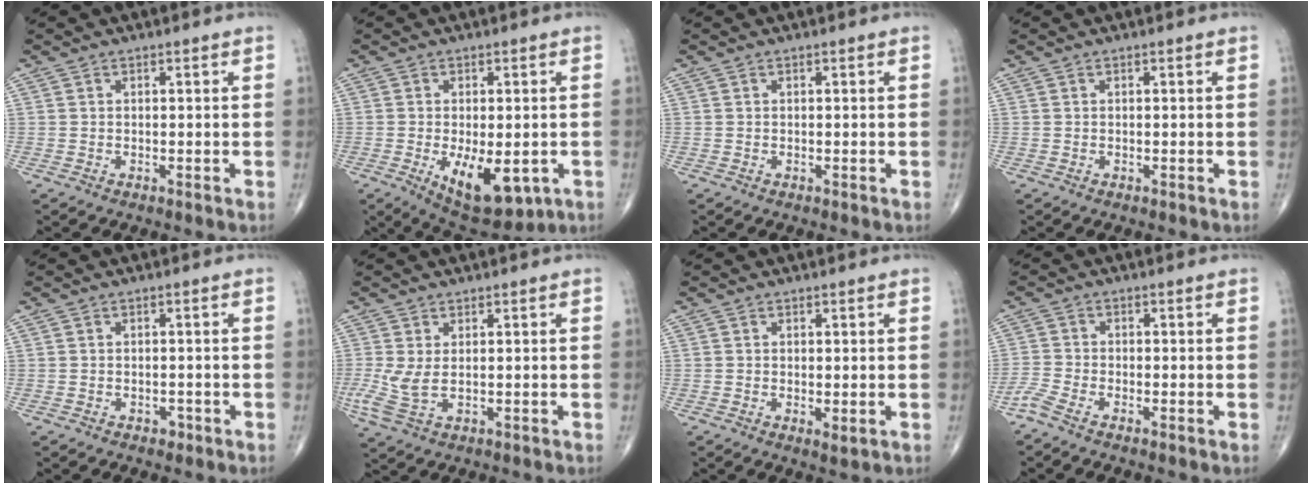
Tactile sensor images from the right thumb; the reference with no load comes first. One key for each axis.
{"total": 11.9, "fx": -3.5, "fy": 5.8, "fz": 9.8, "tx": -0.133, "ty": -0.012, "tz": -0.036}
{"total": 0.0}
{"total": 0.0}
{"total": 1.3, "fx": -0.8, "fy": 0.9, "fz": 0.6, "tx": -0.006, "ty": 0.002, "tz": -0.011}
{"total": 4.8, "fx": 0.2, "fy": 2.3, "fz": 4.2, "tx": -0.113, "ty": -0.002, "tz": 0.012}
{"total": 1.6, "fx": -0.1, "fy": 0.6, "fz": 1.5, "tx": -0.027, "ty": -0.008, "tz": -0.001}
{"total": 2.9, "fx": -2.4, "fy": 0.5, "fz": 1.6, "tx": -0.052, "ty": 0.007, "tz": -0.058}